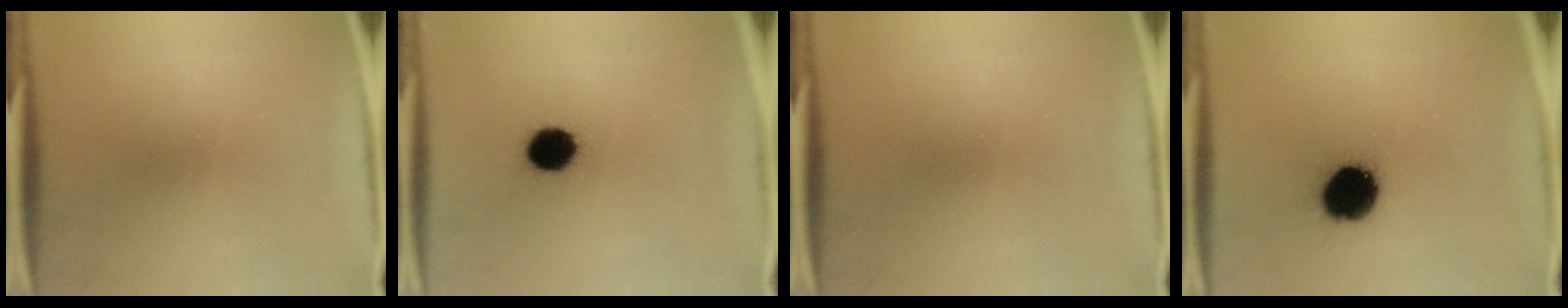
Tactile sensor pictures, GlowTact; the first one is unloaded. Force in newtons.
{"total": 8.4}
{"total": 0.0}
{"total": 14.6}